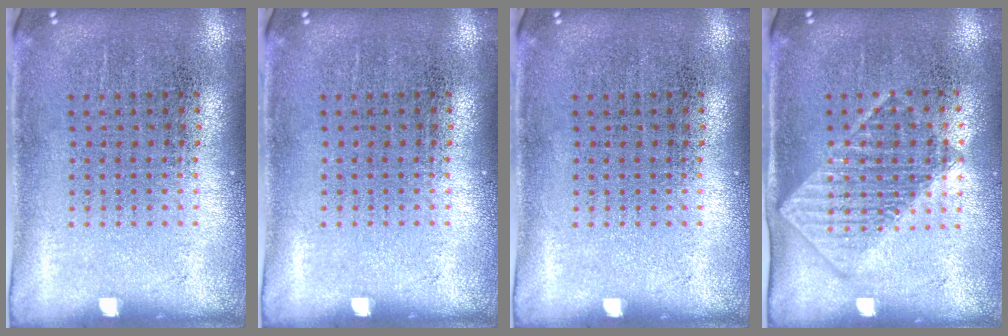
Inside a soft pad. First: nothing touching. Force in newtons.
{"total": 0.0}
{"total": 0.0}
{"total": 1.4, "press": 1.3, "slide": 0.6}